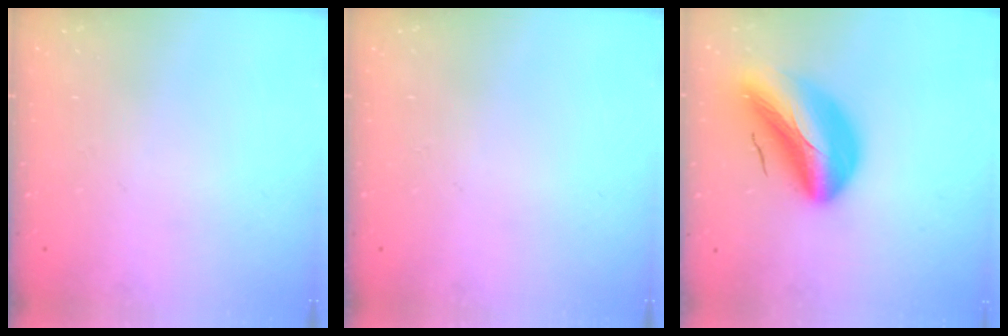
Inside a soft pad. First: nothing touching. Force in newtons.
{"total": 0.0}
{"total": 17.0, "press": 16.2, "slide": 5.0}